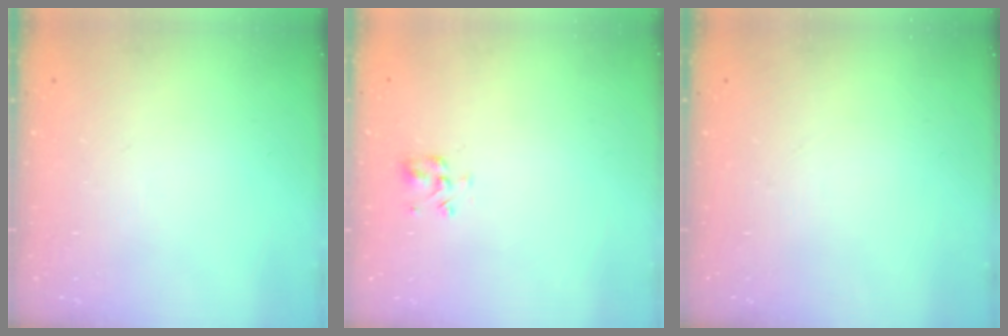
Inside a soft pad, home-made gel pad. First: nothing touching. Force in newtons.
{"total": 4.1, "press": 4.0, "slide": 0.9}
{"total": 0.0}